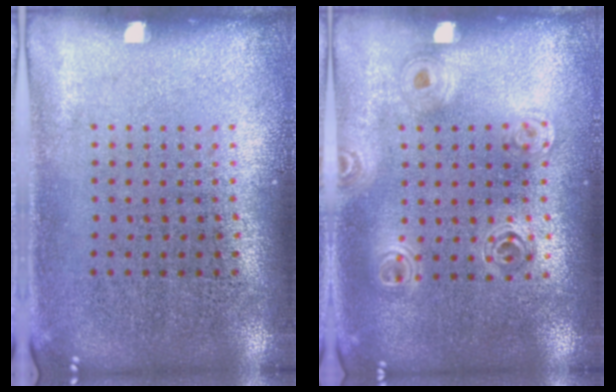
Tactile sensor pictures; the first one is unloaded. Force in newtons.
{"total": 1.4, "press": 1.3, "slide": 0.5}